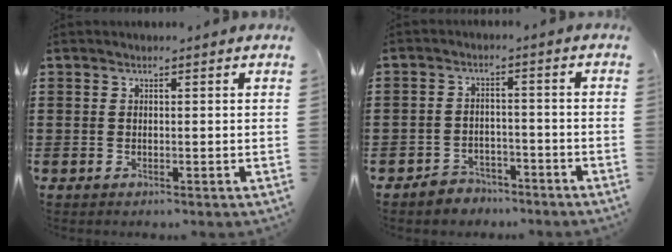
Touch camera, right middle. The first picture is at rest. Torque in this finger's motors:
{"motor_torque": [0.63, -0.07, -0.01, 0.01]}